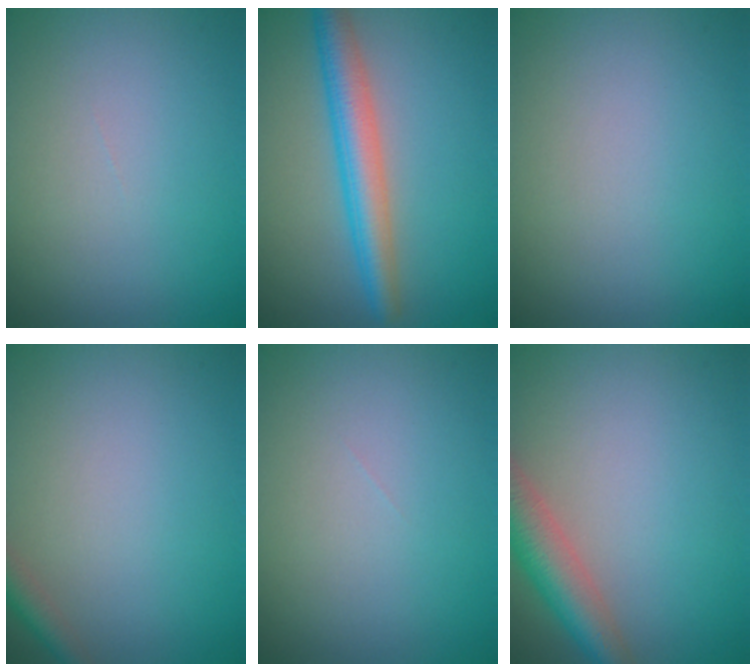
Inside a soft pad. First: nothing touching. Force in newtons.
{"total": 4.4, "press": 4.4, "slide": 0.0}
{"total": 0.0}
{"total": 1.6, "press": 1.6, "slide": 0.1}
{"total": 0.0}
{"total": 4.3, "press": 4.3, "slide": 0.4}